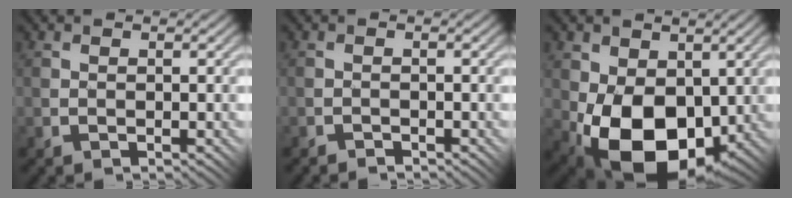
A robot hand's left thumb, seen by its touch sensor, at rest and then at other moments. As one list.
[{"total": 0.8, "force": [-0.6, -0.2, -0.5], "torque": [0.011, 0.005, -0.017]}, {"total": 12.2, "force": [-1.5, 8.0, 9.0], "torque": [-0.163, -0.022, -0.027]}]